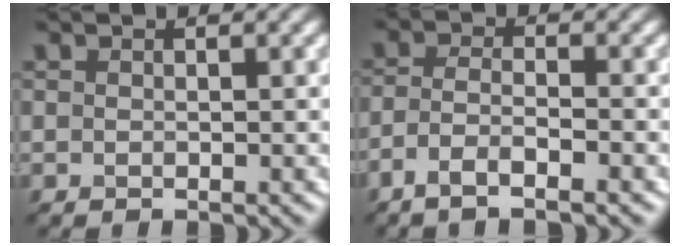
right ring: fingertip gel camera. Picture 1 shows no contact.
{"total": 3.5, "force": [-2.3, 0.8, 2.6], "torque": [-0.053, 0.000, -0.052]}